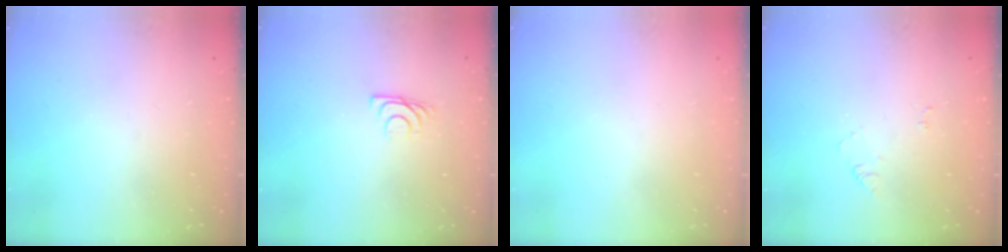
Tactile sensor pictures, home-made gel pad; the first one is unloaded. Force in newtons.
{"total": 5.4, "press": 5.3, "slide": 0.7}
{"total": 3.5, "press": 3.4, "slide": 0.4}
{"total": 6.0, "press": 6.0, "slide": 0.7}